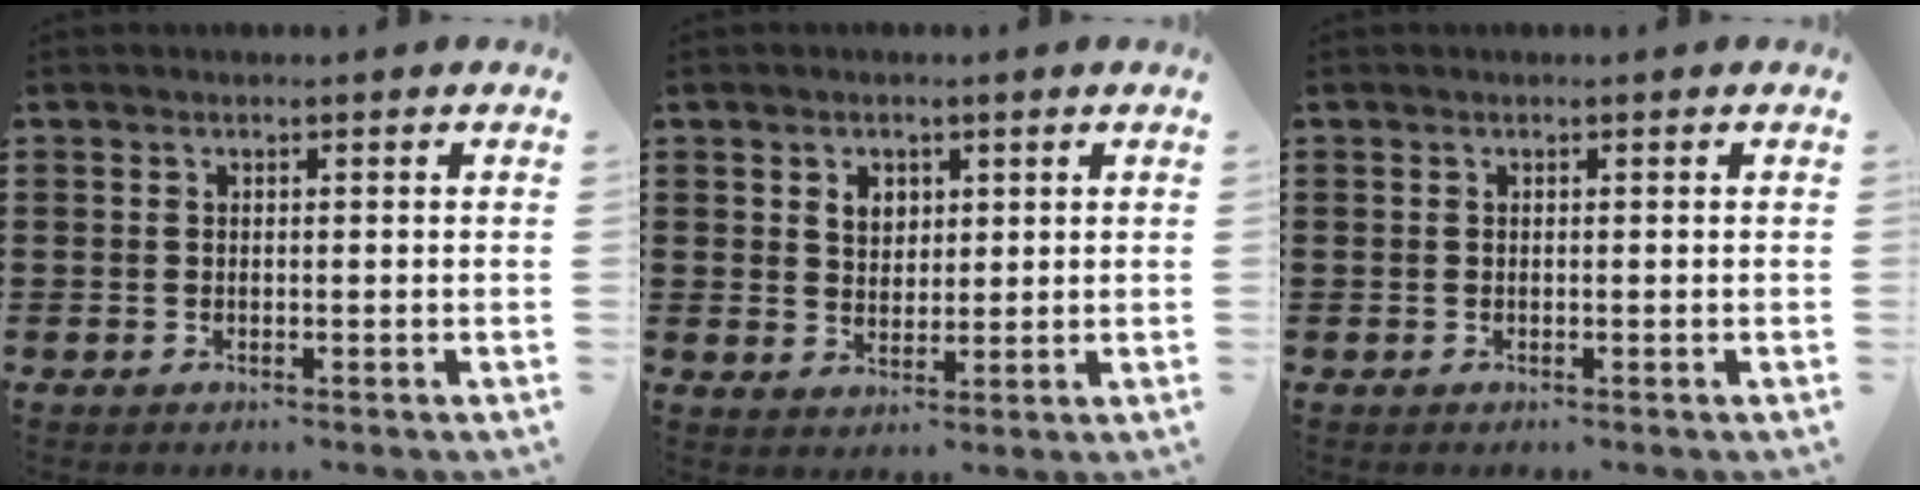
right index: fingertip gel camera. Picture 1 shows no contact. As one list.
[{"total": 3.2, "force": [1.5, 2.5, 1.5], "torque": [-0.039, 0.011, 0.025]}, {"total": 0.0}]